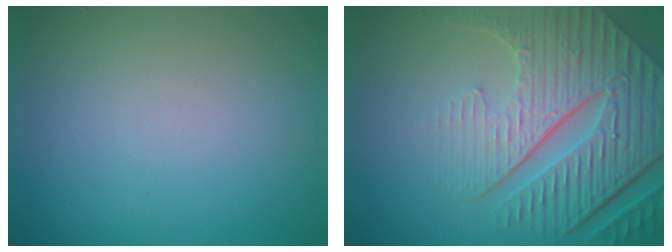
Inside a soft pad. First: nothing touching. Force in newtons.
{"total": 9.0, "press": 6.3, "slide": 6.5}